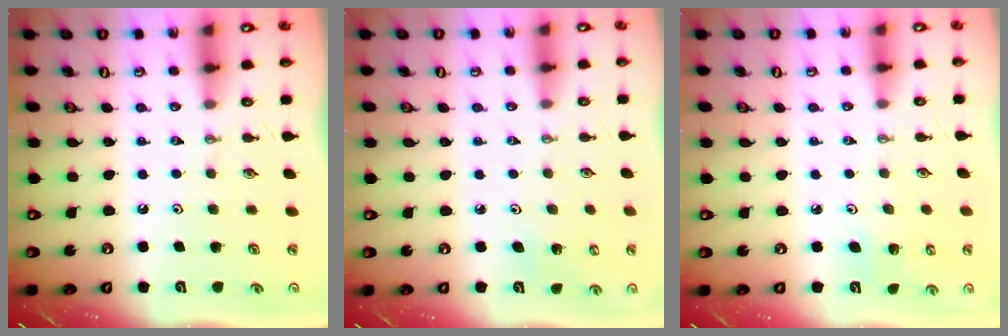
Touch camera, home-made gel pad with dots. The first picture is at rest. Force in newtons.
{"total": 2.8, "press": 2.7, "slide": 0.5}
{"total": 2.7, "press": 2.7, "slide": 0.3}